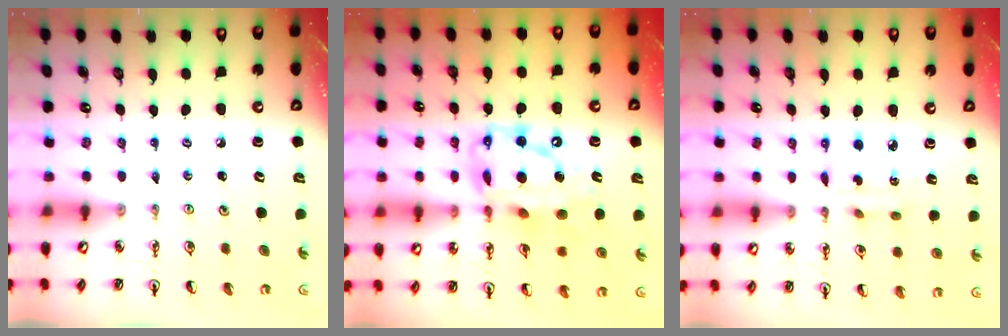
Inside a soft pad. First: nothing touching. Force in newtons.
{"total": 18.6, "press": 18.5, "slide": 1.9}
{"total": 5.3, "press": 5.3, "slide": 0.2}